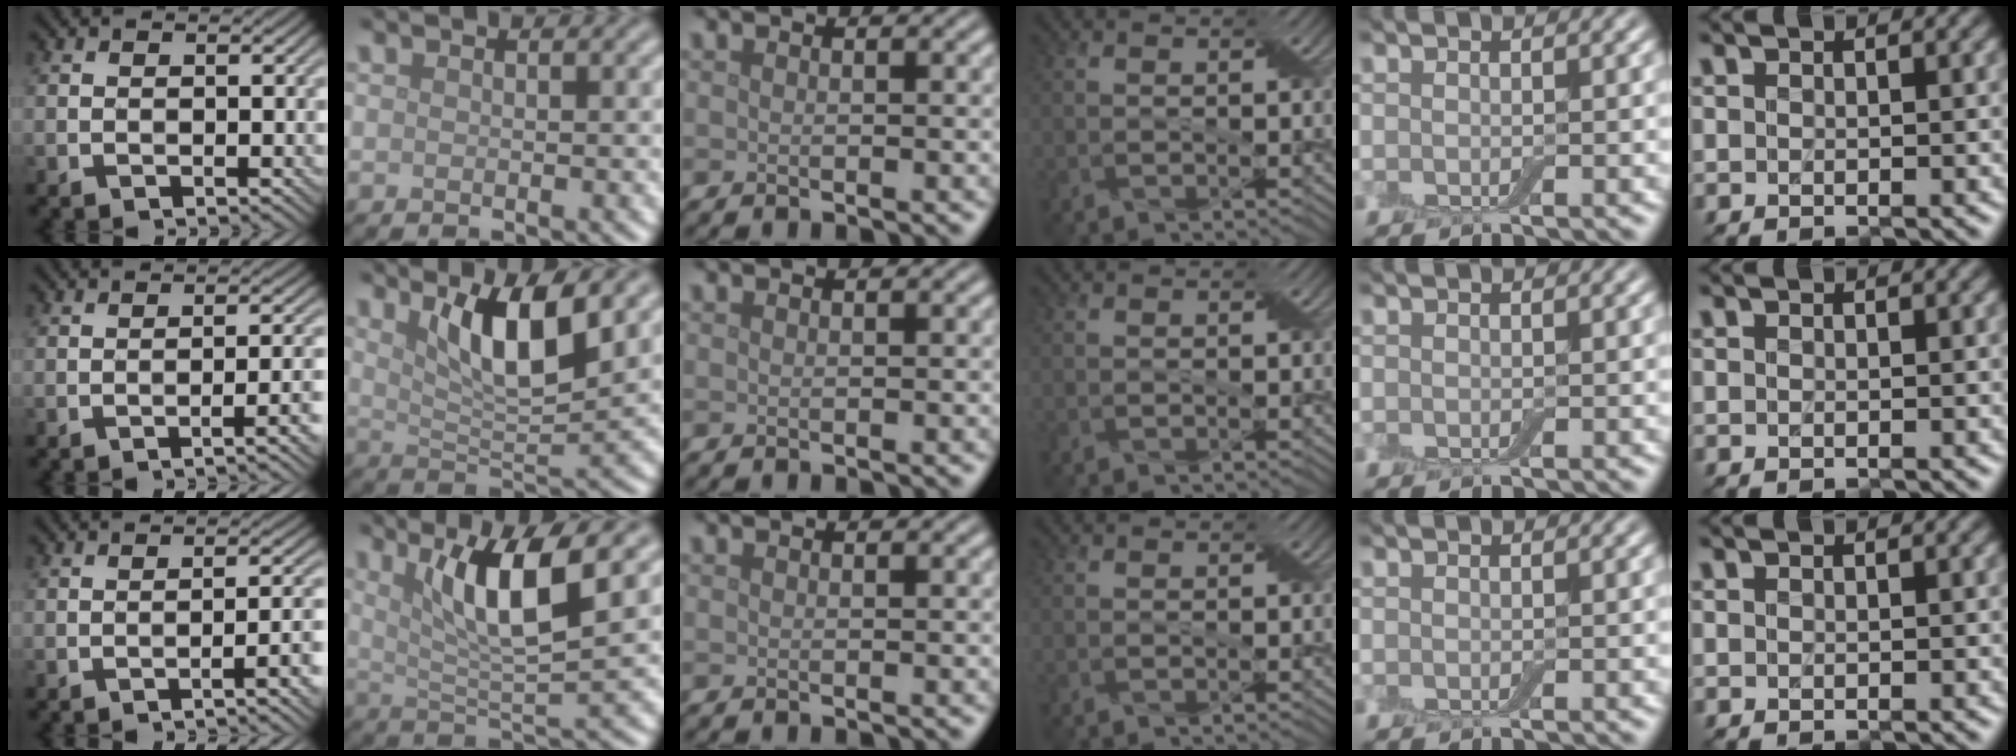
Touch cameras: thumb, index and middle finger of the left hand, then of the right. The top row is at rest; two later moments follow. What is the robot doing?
{"motion": "wrap", "object": "cling film"}